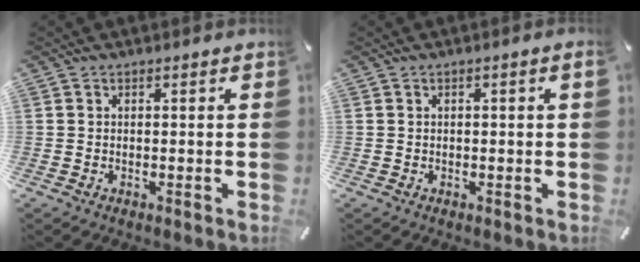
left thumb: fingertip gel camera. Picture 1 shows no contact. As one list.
[{"total": 1.1, "force": [0.0, 0.0, 1.1], "torque": [-0.018, -0.002, 0.000]}]